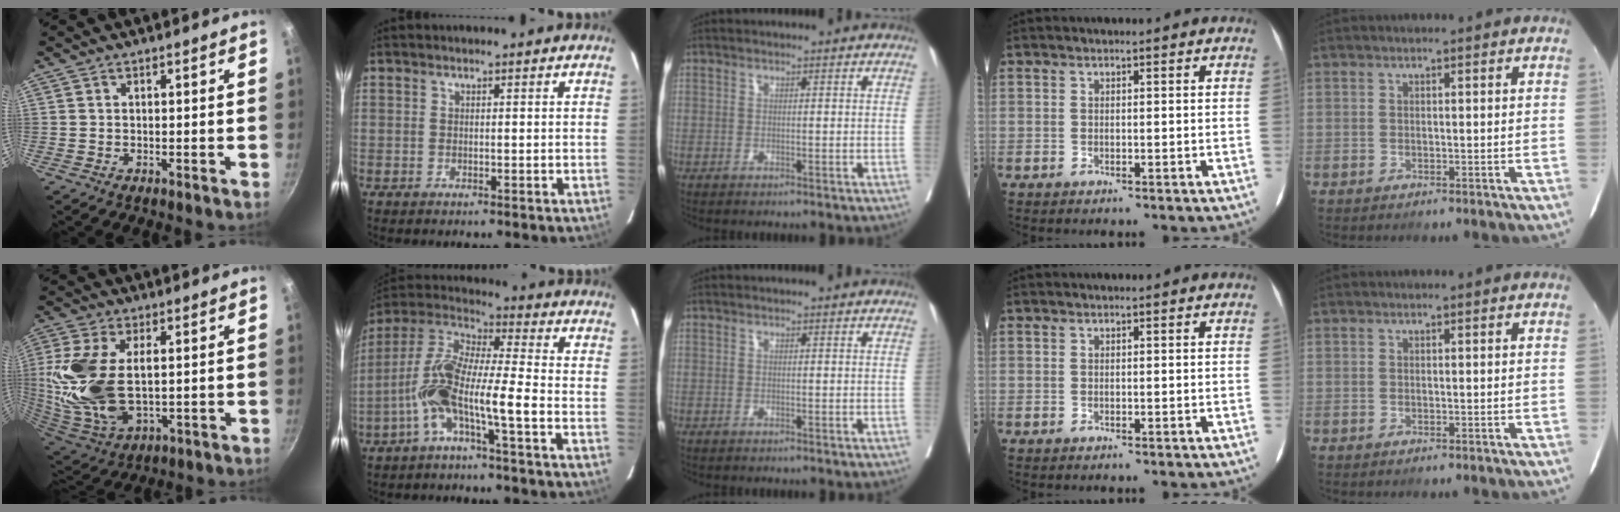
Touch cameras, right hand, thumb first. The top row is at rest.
{"thumb": {"total": 18.6, "force": [0.8, 10.0, 15.7], "torque": [-0.354, -0.014, 0.028]}, "index": {"total": 11.4, "force": [-4.4, 0.8, 10.5], "torque": [-0.220, 0.021, -0.092]}}